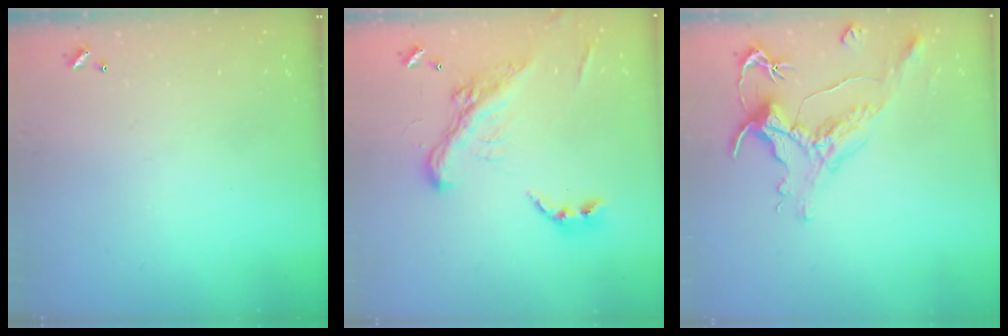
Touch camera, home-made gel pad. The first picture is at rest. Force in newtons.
{"total": 8.5, "press": 8.3, "slide": 1.7}
{"total": 1.8, "press": 1.4, "slide": 1.2}